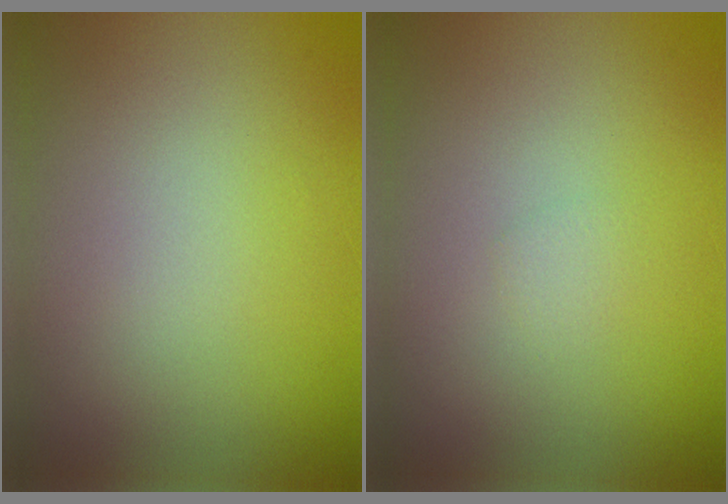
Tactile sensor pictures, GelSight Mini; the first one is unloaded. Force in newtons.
{"total": 0.5, "press": 0.5, "slide": 0.0}